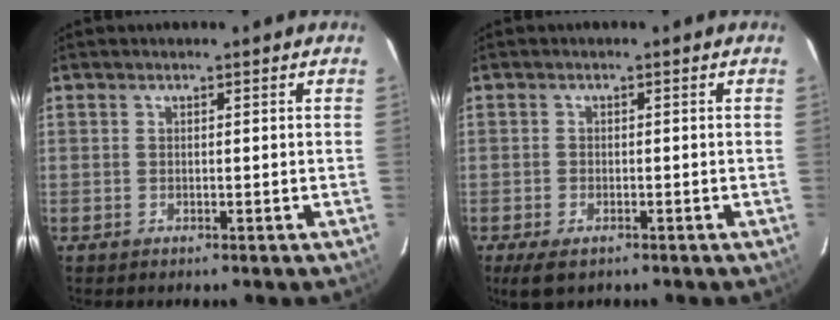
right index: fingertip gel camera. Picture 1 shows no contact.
{"total": 4.2, "force": [-2.7, 2.1, 2.5], "torque": [-0.061, -0.014, -0.048]}